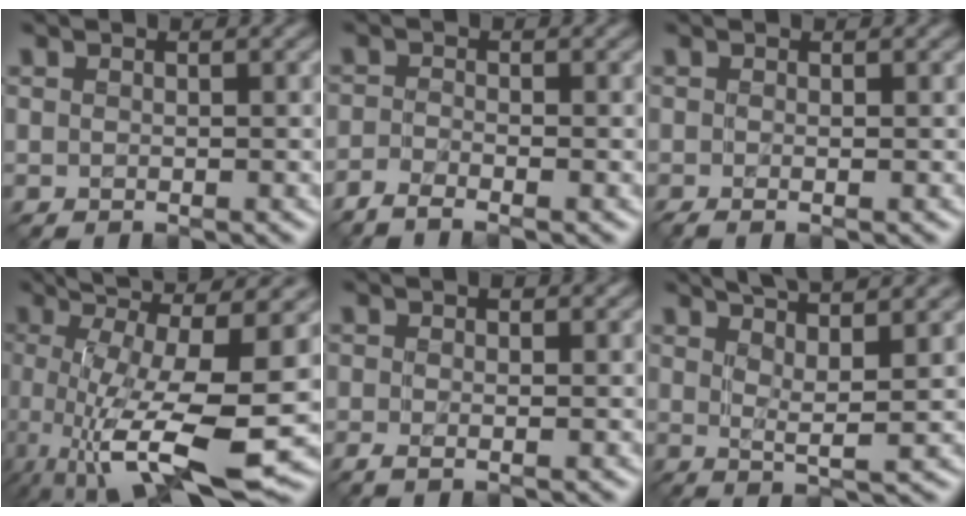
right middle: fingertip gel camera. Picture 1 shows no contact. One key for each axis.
{"total": 2.2, "fx": -1.8, "fy": 0.3, "fz": 1.2, "tx": -0.027, "ty": -0.011, "tz": -0.047}
{"total": 1.4, "fx": -0.4, "fy": 0.4, "fz": 1.3, "tx": -0.022, "ty": -0.007, "tz": -0.008}
{"total": 15.3, "fx": -1.8, "fy": 4.7, "fz": 14.4, "tx": -0.242, "ty": -0.011, "tz": -0.017}
{"total": 2.1, "fx": 0.0, "fy": 0.8, "fz": 1.9, "tx": -0.037, "ty": -0.002, "tz": -0.006}
{"total": 6.9, "fx": 4.1, "fy": 1.4, "fz": 5.4, "tx": -0.070, "ty": 0.016, "tz": 0.045}